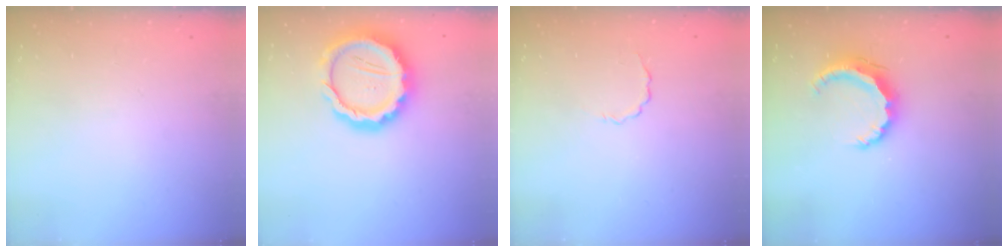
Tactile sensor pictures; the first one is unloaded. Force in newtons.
{"total": 18.9, "press": 18.5, "slide": 3.7}
{"total": 2.6, "press": 2.5, "slide": 0.8}
{"total": 7.9, "press": 7.9, "slide": 0.8}